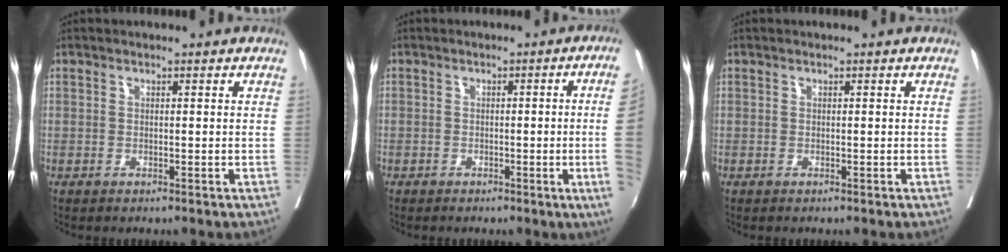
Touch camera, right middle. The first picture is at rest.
{"total": 6.6, "force": [-0.9, -2.0, 6.2], "torque": [-0.060, -0.014, -0.014]}
{"total": 0.0}